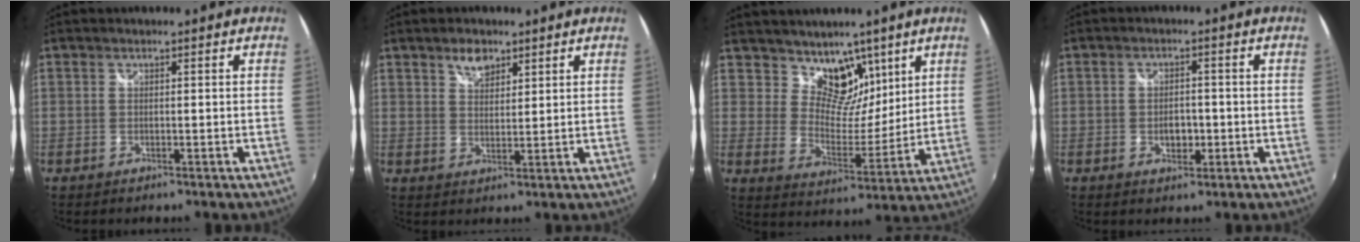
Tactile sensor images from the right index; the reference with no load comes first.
{"total": 4.3, "force": [2.9, 2.4, 2.1], "torque": [-0.028, 0.007, 0.052]}
{"total": 10.0, "force": [6.8, 6.4, 3.6], "torque": [-0.042, -0.018, 0.119]}
{"total": 3.6, "force": [-1.0, 2.4, 2.5], "torque": [-0.040, -0.002, -0.014]}